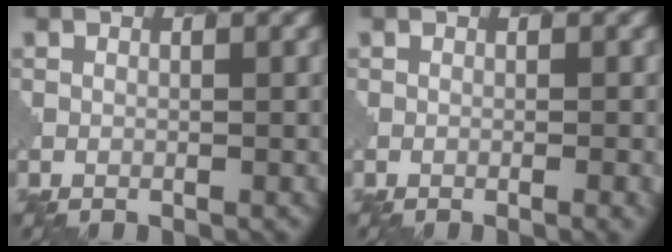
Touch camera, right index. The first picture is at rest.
{"total": 1.6, "force": [-0.5, 0.5, 1.5], "torque": [-0.011, 0.002, -0.007]}